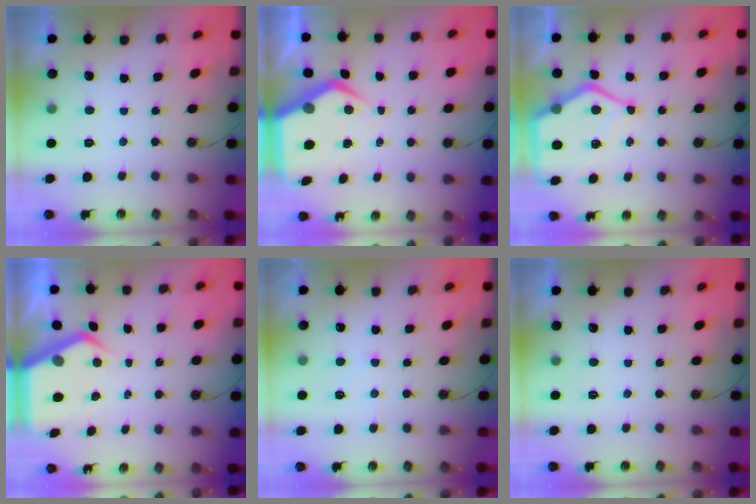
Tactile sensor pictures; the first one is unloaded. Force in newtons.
{"total": 7.9, "press": 7.8, "slide": 0.8}
{"total": 11.4, "press": 11.3, "slide": 1.3}
{"total": 6.0, "press": 6.0, "slide": 0.7}
{"total": 3.0, "press": 3.0, "slide": 0.4}
{"total": 0.0}